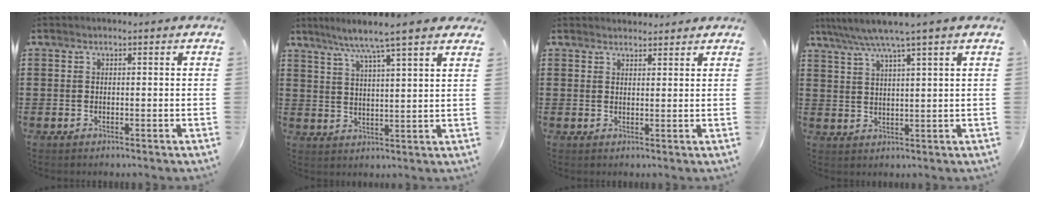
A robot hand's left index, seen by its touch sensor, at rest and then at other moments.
{"total": 6.6, "force": [5.2, -0.6, 3.9], "torque": [-0.092, -0.020, 0.088]}
{"total": 1.9, "force": [1.8, 0.5, 0.0], "torque": [-0.005, 0.003, 0.036]}
{"total": 4.8, "force": [3.6, -0.7, 3.1], "torque": [-0.072, -0.013, 0.060]}